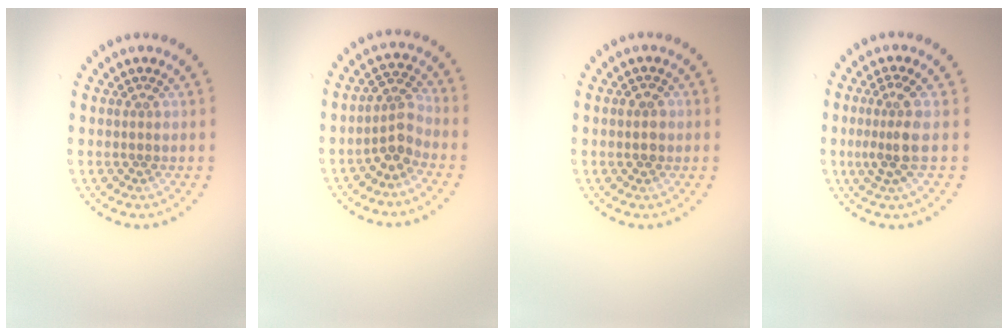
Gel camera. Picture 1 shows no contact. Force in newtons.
{"total": 2.7, "press": 2.1, "slide": 1.7}
{"total": 1.5, "press": 1.5, "slide": 0.3}
{"total": 2.8, "press": 2.1, "slide": 1.9}